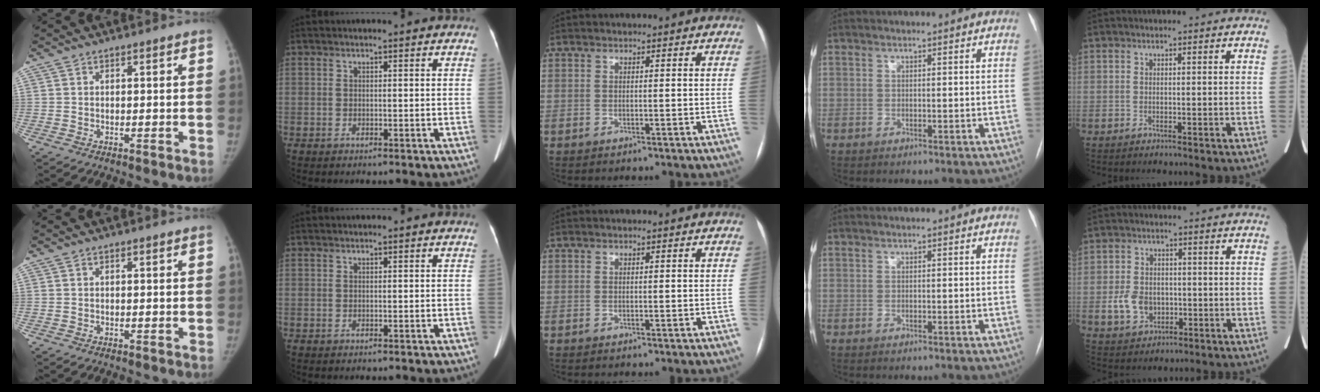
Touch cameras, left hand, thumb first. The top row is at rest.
{"little": {"total": 5.8, "force": [-1.3, 4.7, 3.0], "torque": [-0.065, 0.008, -0.011]}}